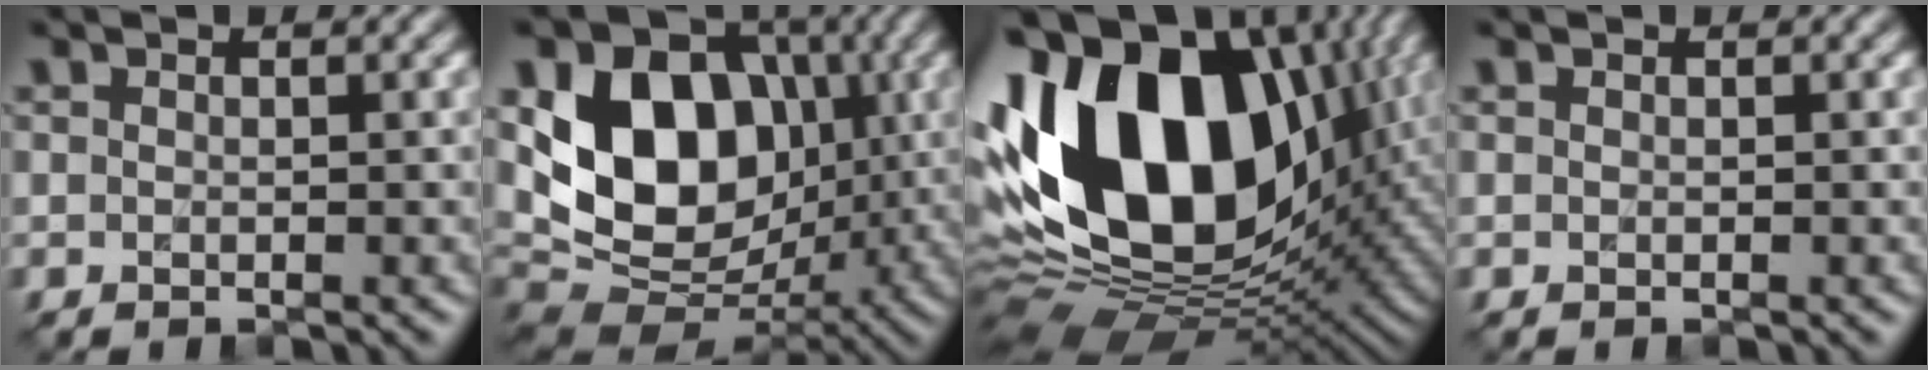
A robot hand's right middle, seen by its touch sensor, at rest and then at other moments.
{"total": 11.9, "force": [1.7, 9.1, 7.5], "torque": [-0.134, -0.009, 0.025]}
{"total": 19.8, "force": [2.6, 13.3, 14.5], "torque": [-0.291, 0.013, 0.042]}
{"total": 0.0}